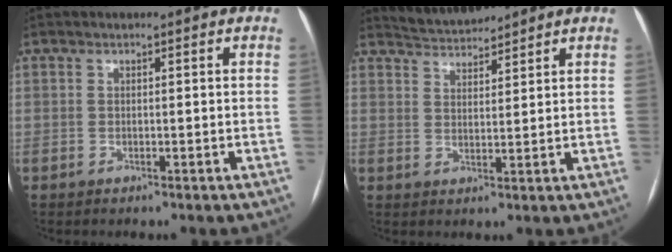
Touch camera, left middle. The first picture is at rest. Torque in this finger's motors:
{"motor_torque": [0.09, -0.20, -0.05, -0.01]}